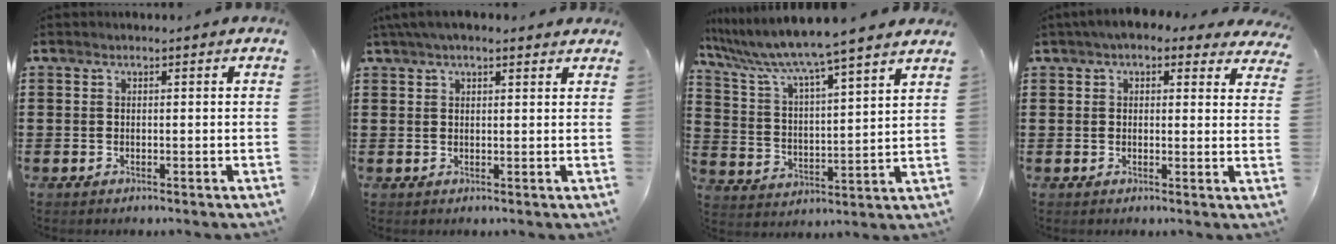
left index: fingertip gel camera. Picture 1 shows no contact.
{"total": 3.2, "force": [2.5, 0.9, 1.9], "torque": [-0.043, 0.005, 0.046]}
{"total": 7.3, "force": [6.5, -0.8, 3.1], "torque": [-0.092, -0.050, 0.104]}
{"total": 3.9, "force": [3.0, 1.5, 2.0], "torque": [-0.049, 0.001, 0.054]}